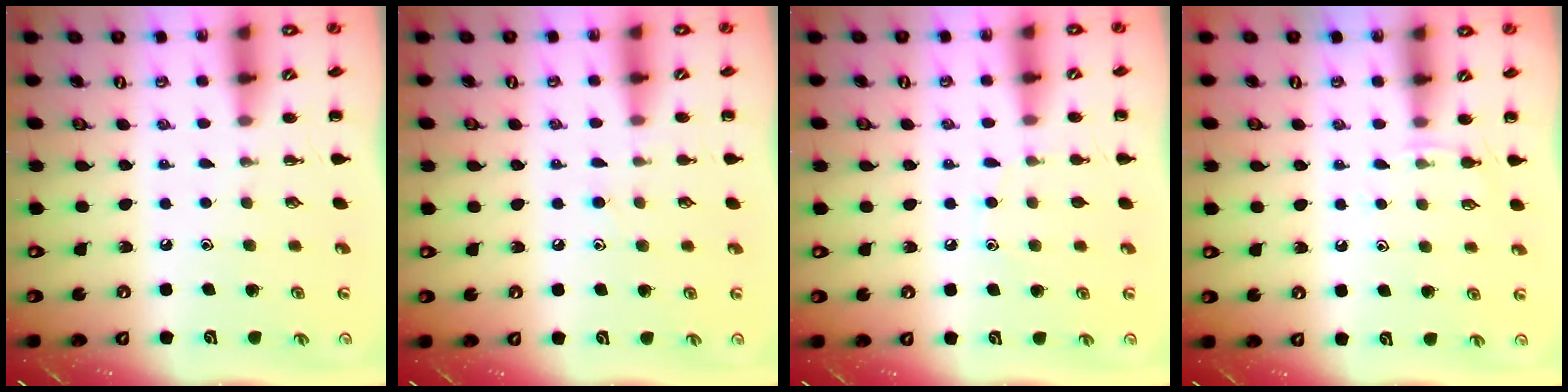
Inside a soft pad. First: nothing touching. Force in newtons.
{"total": 6.8, "press": 6.5, "slide": 2.0}
{"total": 6.5, "press": 6.1, "slide": 2.3}
{"total": 4.4, "press": 4.2, "slide": 1.4}